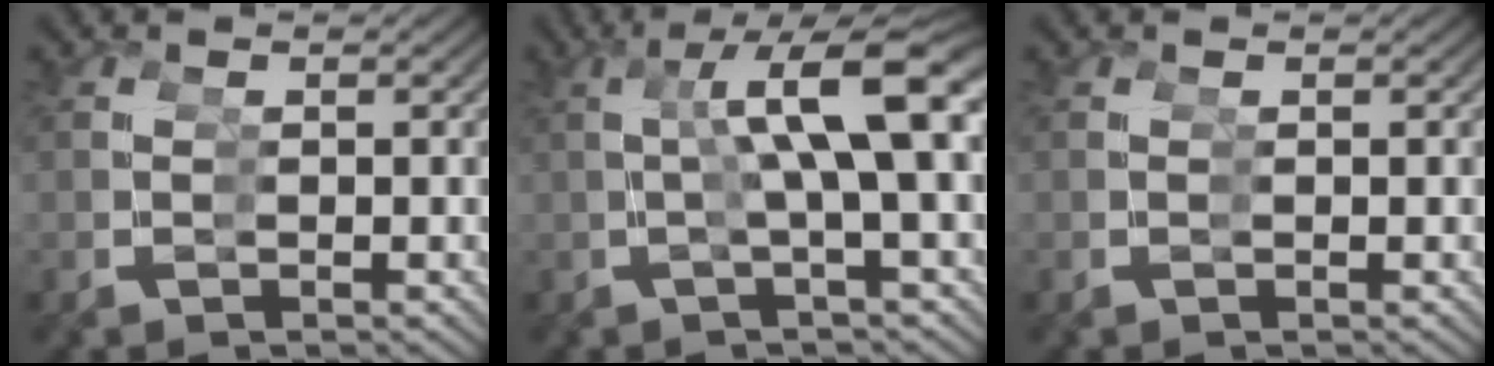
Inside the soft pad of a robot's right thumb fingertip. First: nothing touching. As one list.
[{"total": 10.8, "force": [1.3, 3.3, 10.2], "torque": [-0.133, 0.026, 0.003]}, {"total": 0.0}]